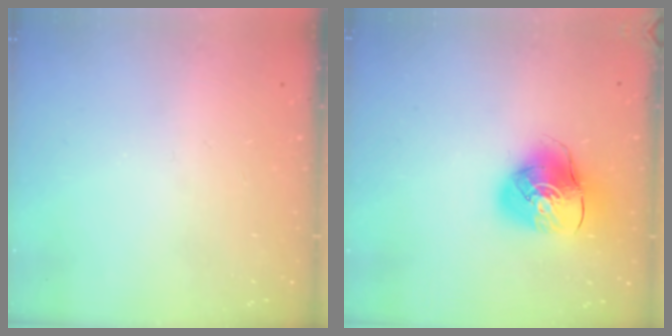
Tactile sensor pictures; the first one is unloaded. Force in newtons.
{"total": 12.6, "press": 12.5, "slide": 1.6}